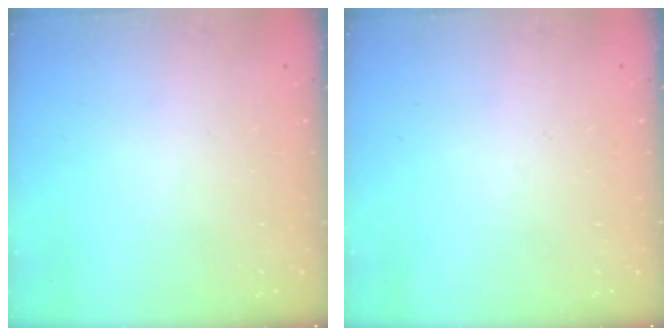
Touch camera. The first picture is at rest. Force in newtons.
{"total": 0.0}